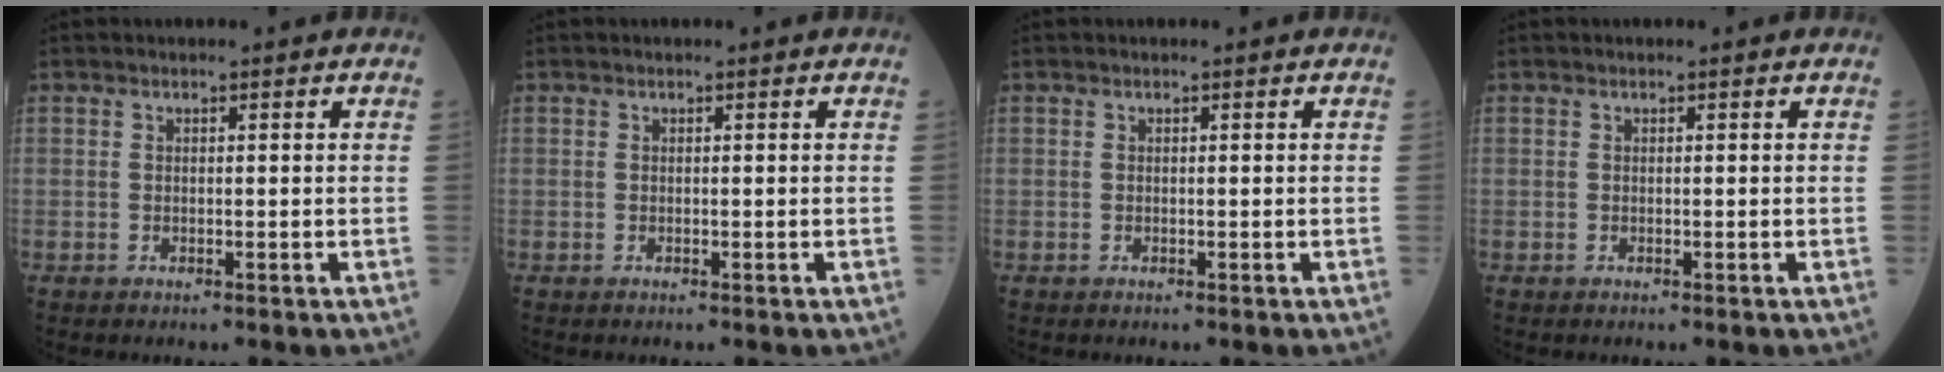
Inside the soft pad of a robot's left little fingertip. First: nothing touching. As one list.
[{"total": 0.0}, {"total": 0.0}, {"total": 0.0}]